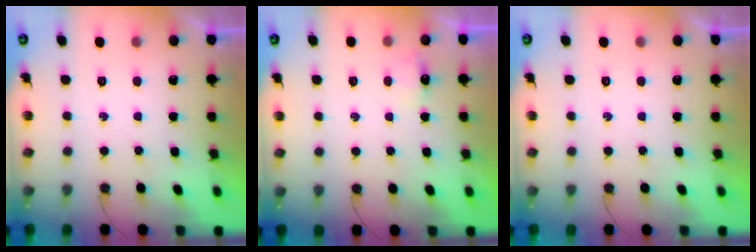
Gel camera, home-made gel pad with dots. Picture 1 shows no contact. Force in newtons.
{"total": 3.2, "press": 3.2, "slide": 0.5}
{"total": 0.0}